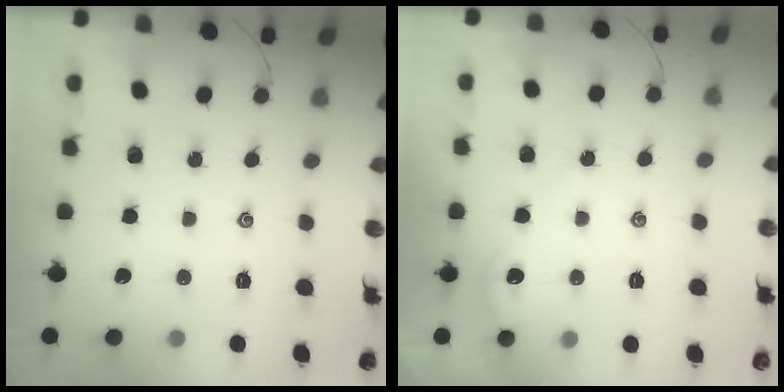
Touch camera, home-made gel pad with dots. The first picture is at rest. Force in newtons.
{"total": 1.0, "press": 1.0, "slide": 0.2}